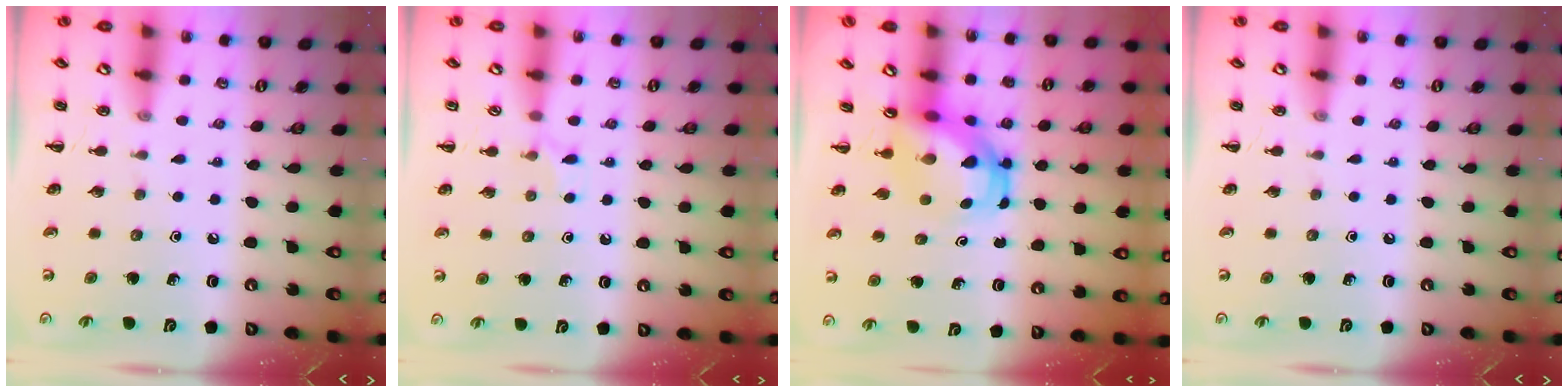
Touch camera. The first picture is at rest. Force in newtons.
{"total": 5.6, "press": 5.2, "slide": 1.9}
{"total": 5.6, "press": 5.4, "slide": 1.4}
{"total": 0.0}